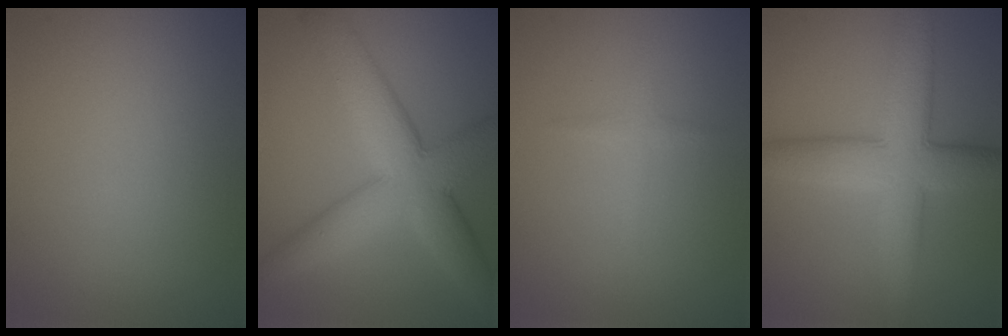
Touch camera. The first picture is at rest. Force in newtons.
{"total": 8.9, "press": 8.9, "slide": 0.3}
{"total": 1.1, "press": 1.1, "slide": 0.1}
{"total": 7.6, "press": 7.6, "slide": 0.5}